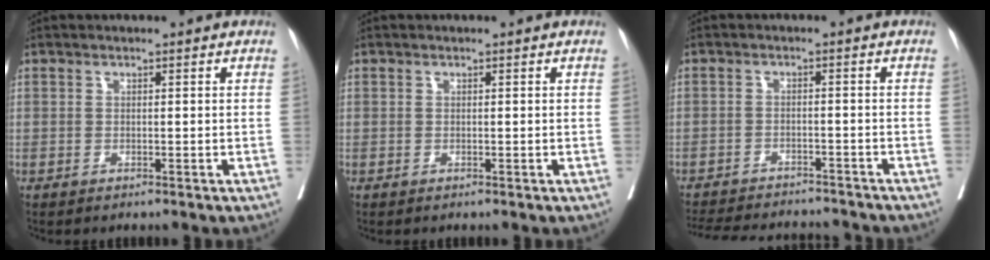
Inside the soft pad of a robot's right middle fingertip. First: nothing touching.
{"total": 0.0}
{"total": 15.7, "force": [-14.5, 3.3, 5.1], "torque": [-0.123, -0.012, -0.194]}